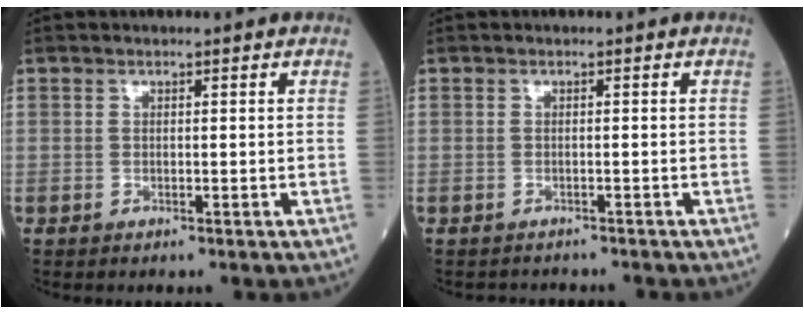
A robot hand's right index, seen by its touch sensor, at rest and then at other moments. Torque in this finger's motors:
{"motor_torque": [-0.02, 0.14, -0.08, 0.00]}